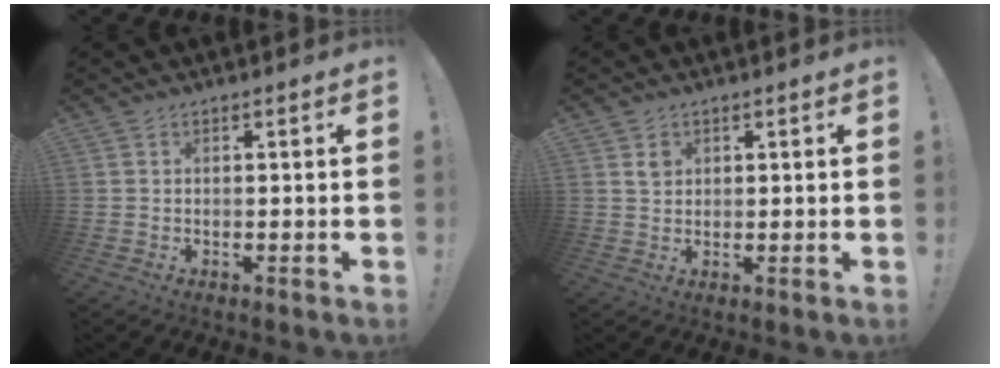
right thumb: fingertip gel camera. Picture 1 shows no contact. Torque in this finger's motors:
{"motor_torque": [0.08, 0.17, 0.26, -0.15, -0.01]}